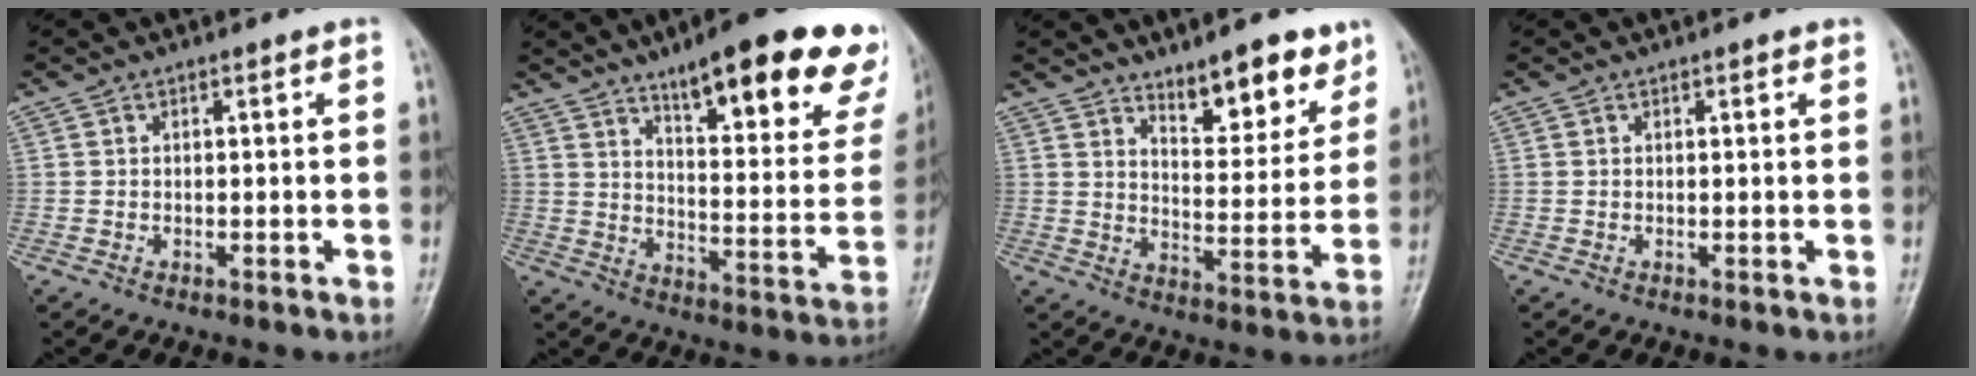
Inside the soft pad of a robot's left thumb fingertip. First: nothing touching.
{"total": 24.9, "force": [16.4, 6.5, 17.5], "torque": [-0.197, -0.062, 0.218]}
{"total": 11.3, "force": [8.2, 4.3, 6.6], "torque": [-0.056, -0.059, 0.127]}
{"total": 0.8, "force": [0.5, 0.2, 0.5], "torque": [-0.007, -0.001, 0.004]}